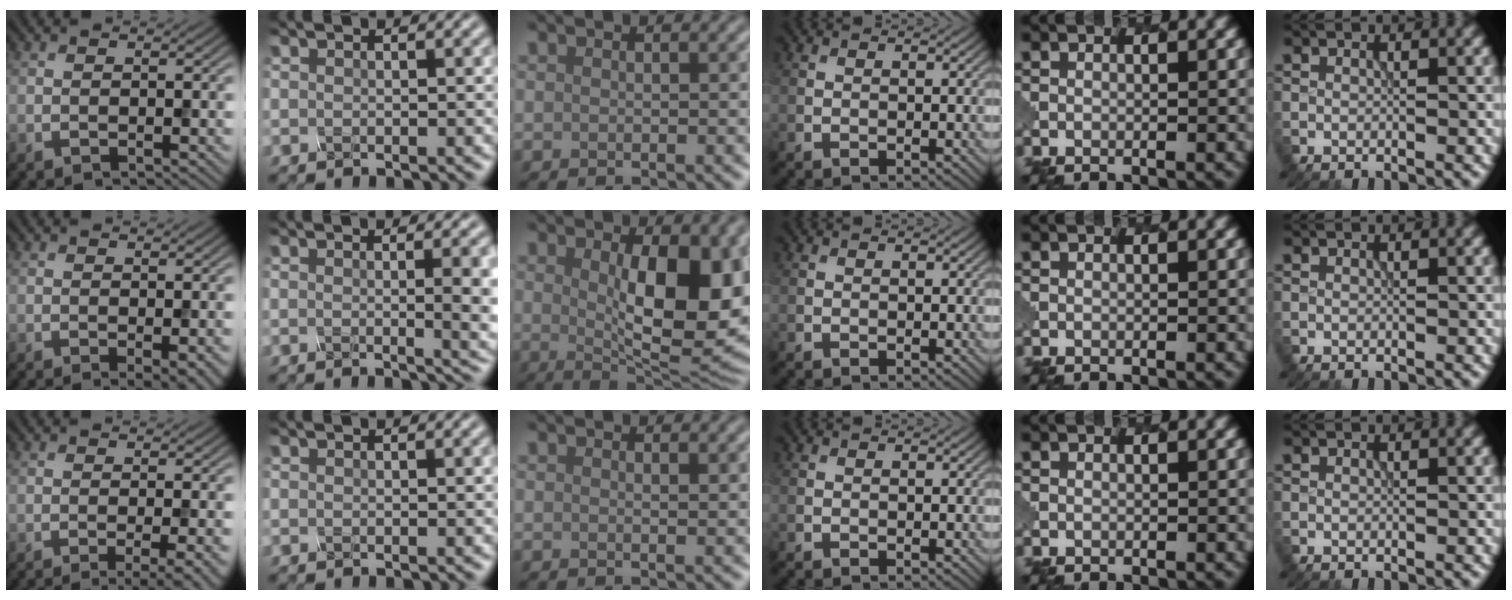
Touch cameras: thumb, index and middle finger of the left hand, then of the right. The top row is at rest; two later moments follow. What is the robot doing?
{"motion": "screw", "object": "spray bottle"}